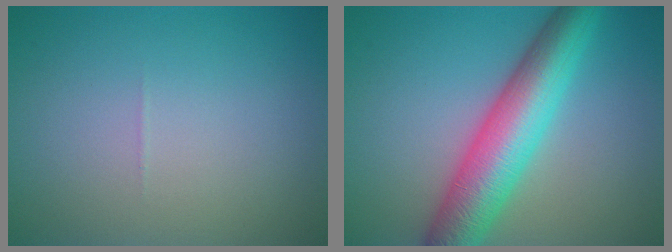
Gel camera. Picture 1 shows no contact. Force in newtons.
{"total": 8.4, "press": 8.4, "slide": 0.2}